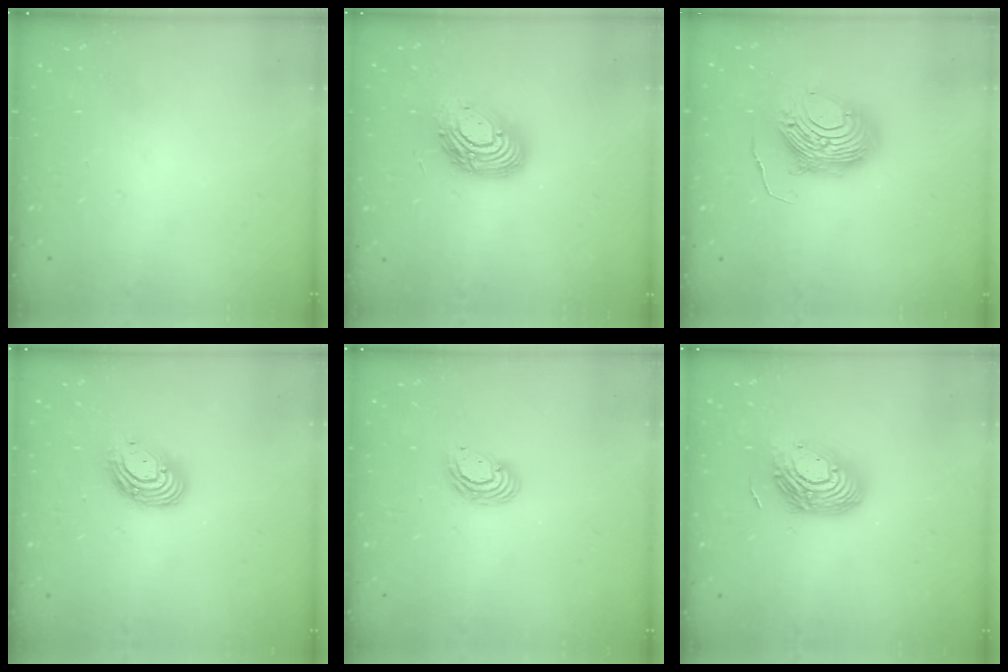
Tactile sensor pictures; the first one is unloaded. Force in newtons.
{"total": 13.9, "press": 13.9, "slide": 0.9}
{"total": 12.9, "press": 12.9, "slide": 0.6}
{"total": 11.1, "press": 11.0, "slide": 1.1}
{"total": 6.7, "press": 6.7, "slide": 0.6}
{"total": 14.8, "press": 14.8, "slide": 1.0}